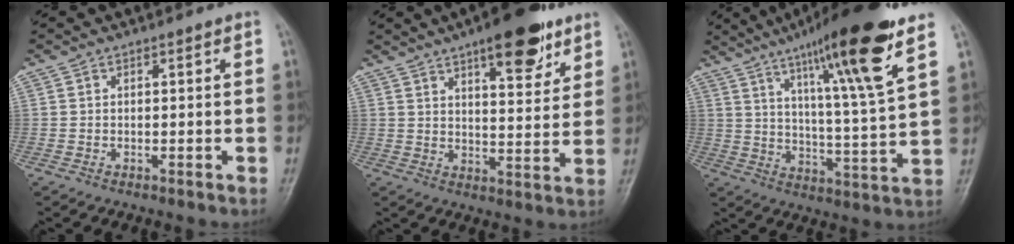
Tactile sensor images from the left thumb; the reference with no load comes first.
{"total": 13.5, "force": [8.2, 4.7, 9.6], "torque": [-0.105, -0.039, 0.117]}
{"total": 19.8, "force": [11.7, 1.5, 15.9], "torque": [-0.239, -0.053, 0.185]}